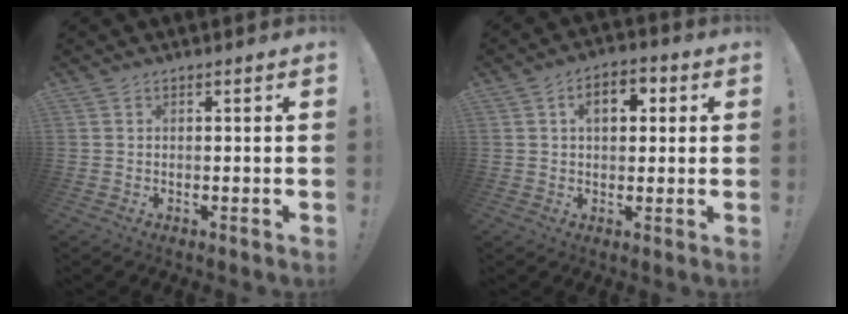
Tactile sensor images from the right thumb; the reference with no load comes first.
{"total": 7.2, "force": [1.7, 4.7, 5.2], "torque": [-0.068, 0.006, 0.024]}